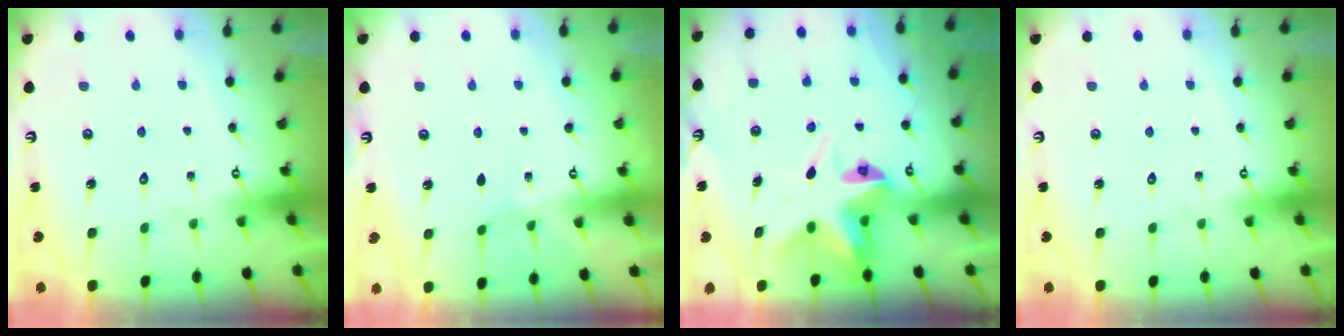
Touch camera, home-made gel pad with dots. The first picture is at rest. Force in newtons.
{"total": 0.7, "press": 0.6, "slide": 0.3}
{"total": 6.2, "press": 6.2, "slide": 0.5}
{"total": 0.0}